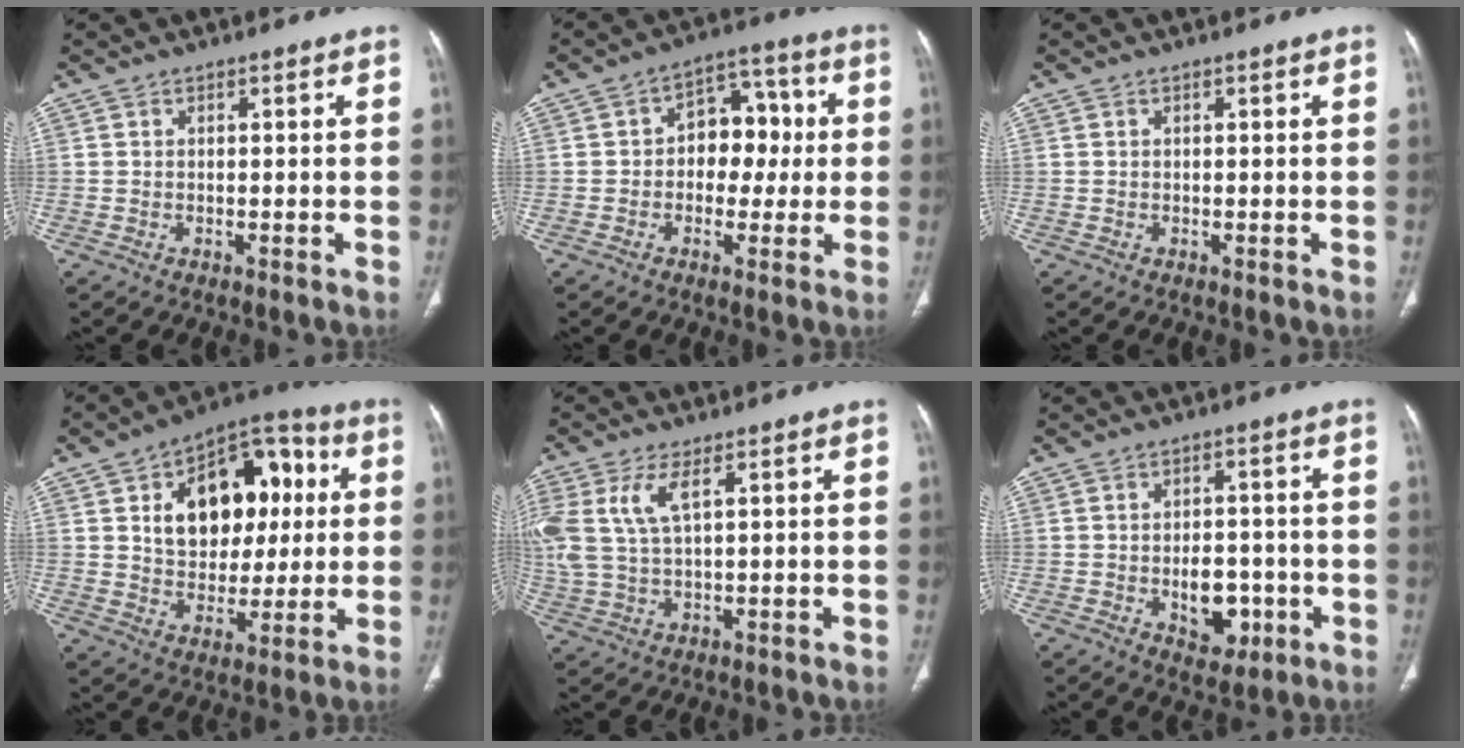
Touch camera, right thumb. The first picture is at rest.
{"total": 9.9, "force": [0.3, 7.1, 6.9], "torque": [-0.052, 0.029, -0.004]}
{"total": 0.0}
{"total": 19.6, "force": [4.5, 12.9, 14.0], "torque": [-0.155, 0.018, 0.072]}
{"total": 9.6, "force": [3.4, 4.1, 8.0], "torque": [-0.211, 0.003, 0.077]}
{"total": 7.8, "force": [-2.1, 5.0, 5.5], "torque": [-0.051, 0.012, -0.019]}